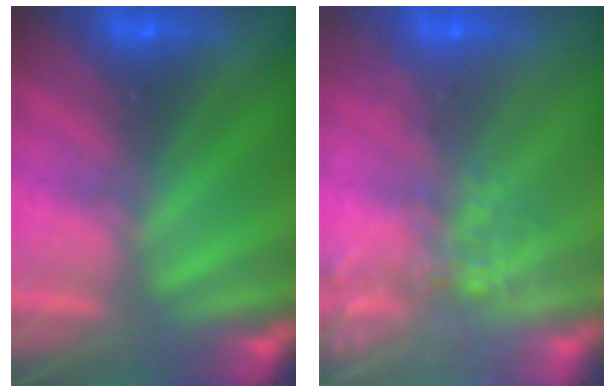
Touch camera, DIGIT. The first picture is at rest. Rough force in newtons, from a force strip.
{"total": 5.7}